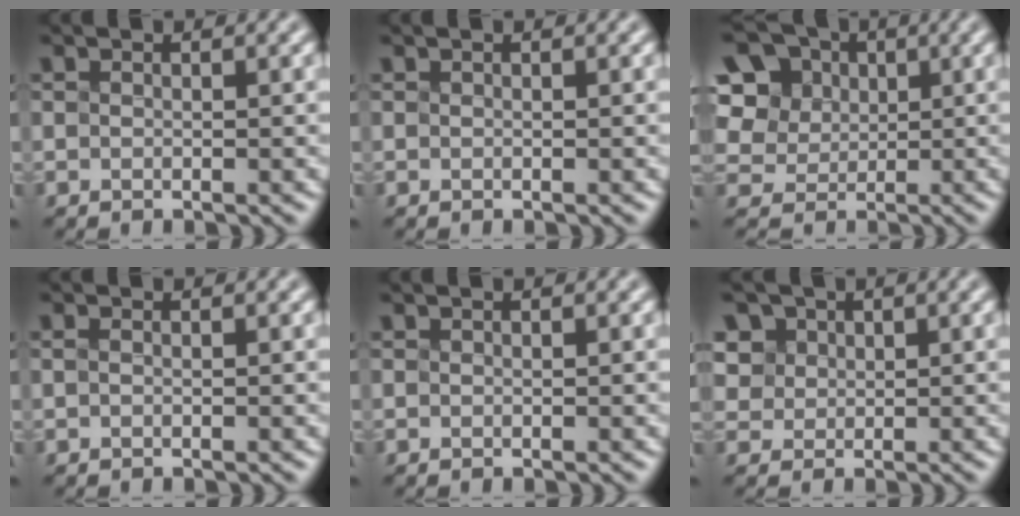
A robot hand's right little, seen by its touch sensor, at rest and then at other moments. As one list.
[{"total": 0.0}, {"total": 9.3, "force": [2.9, 7.9, 3.9], "torque": [-0.098, 0.027, 0.053]}, {"total": 0.0}, {"total": 0.0}, {"total": 3.4, "force": [1.8, 2.8, 0.7], "torque": [-0.037, 0.009, 0.055]}]